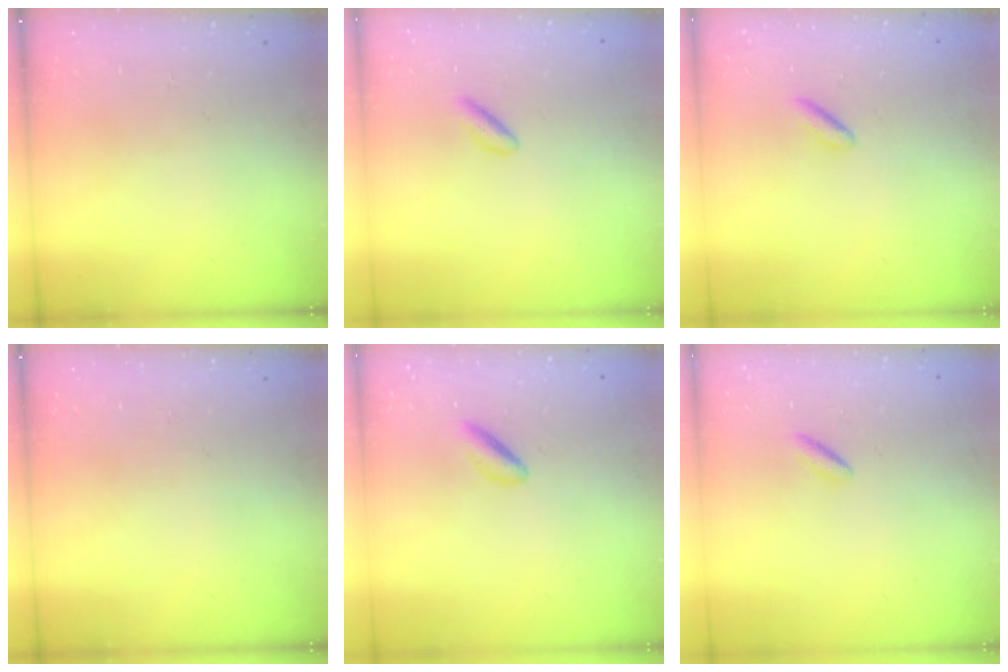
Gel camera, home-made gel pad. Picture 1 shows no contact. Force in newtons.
{"total": 2.2, "press": 1.9, "slide": 1.1}
{"total": 1.9, "press": 1.7, "slide": 0.9}
{"total": 0.0}
{"total": 2.5, "press": 2.3, "slide": 0.9}
{"total": 0.8, "press": 0.5, "slide": 0.6}